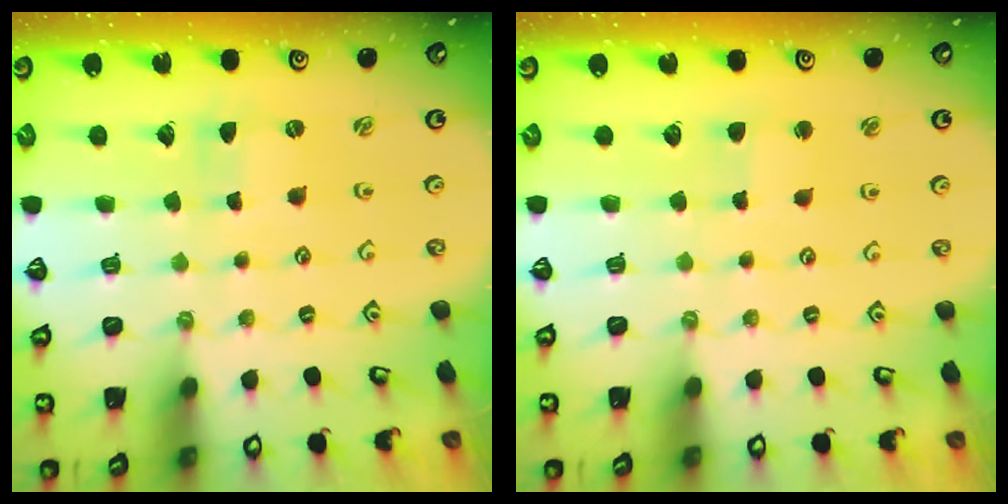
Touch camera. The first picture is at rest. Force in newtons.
{"total": 2.6, "press": 2.6, "slide": 0.3}